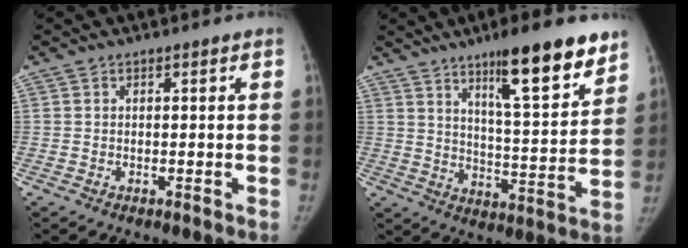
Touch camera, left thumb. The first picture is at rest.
{"total": 18.4, "force": [11.8, 3.8, 13.6], "torque": [-0.173, -0.066, 0.187]}